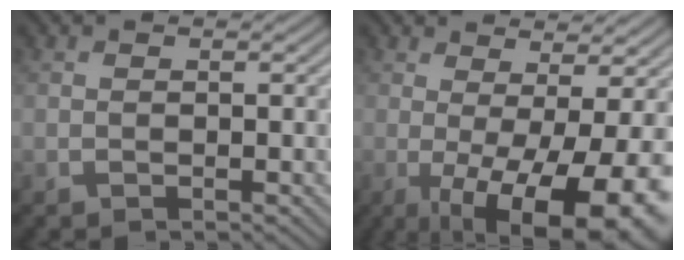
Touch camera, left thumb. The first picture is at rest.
{"total": 12.7, "force": [-2.8, 3.5, 11.9], "torque": [-0.162, 0.003, -0.030]}